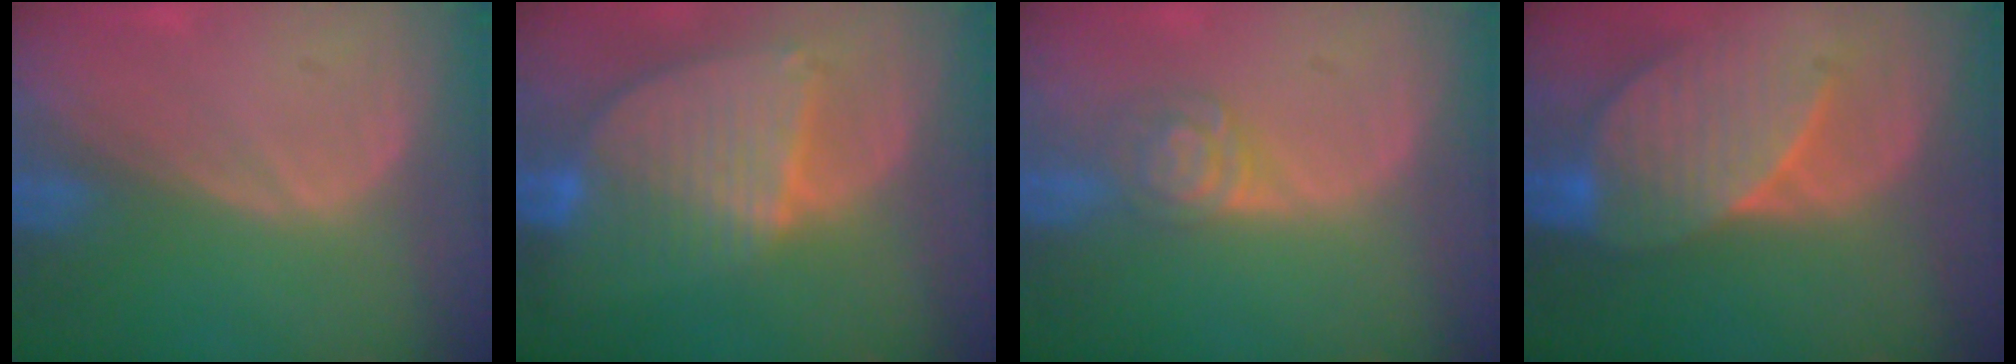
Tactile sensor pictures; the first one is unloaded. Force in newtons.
{"total": 8.6, "press": 7.5, "slide": 4.2}
{"total": 4.3, "press": 3.9, "slide": 1.7}
{"total": 7.7, "press": 7.7, "slide": 0.4}